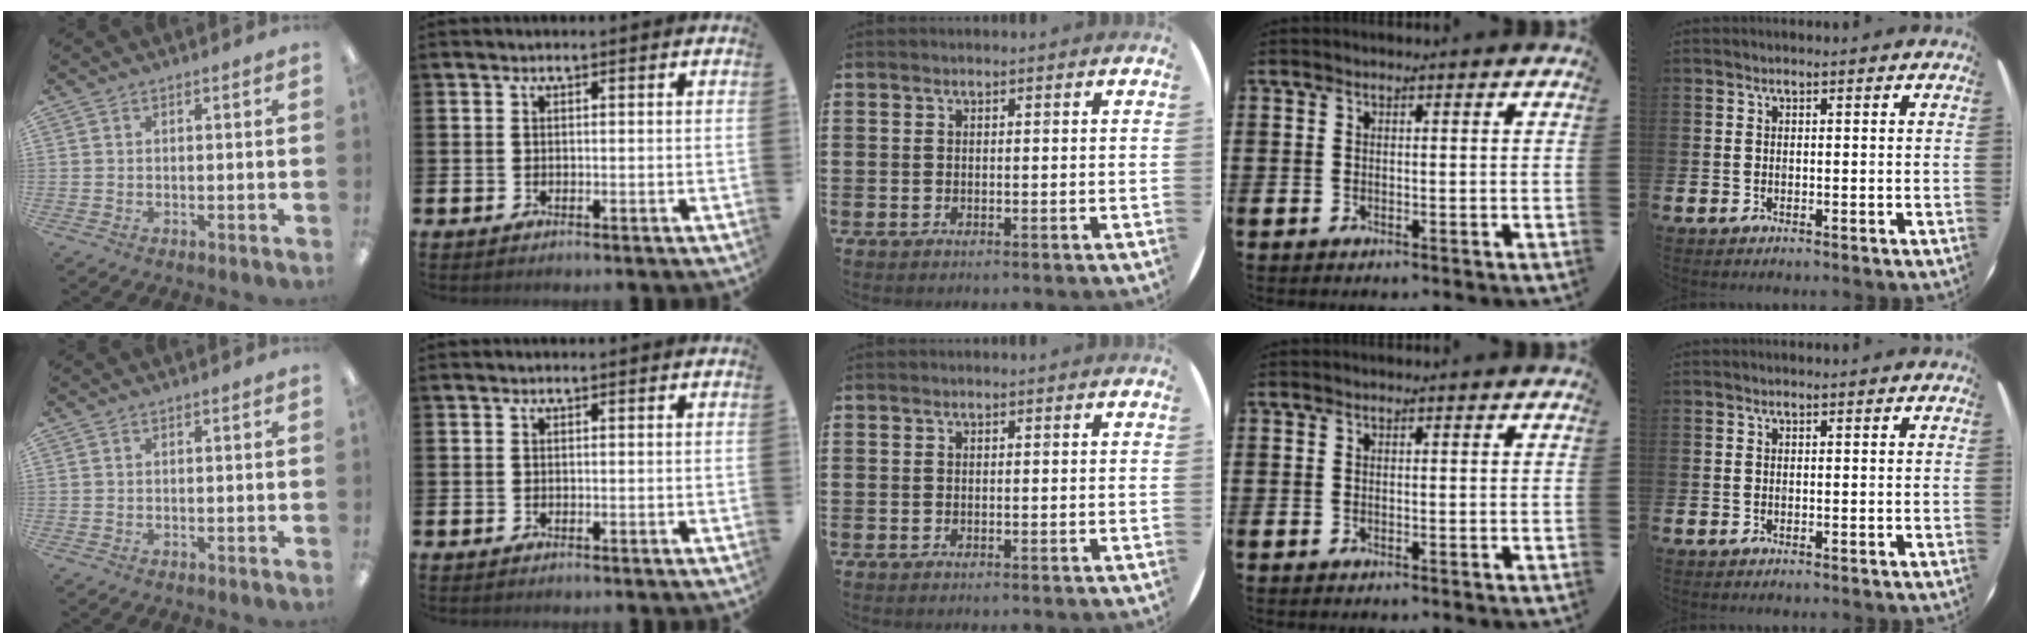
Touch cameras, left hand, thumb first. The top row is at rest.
{}